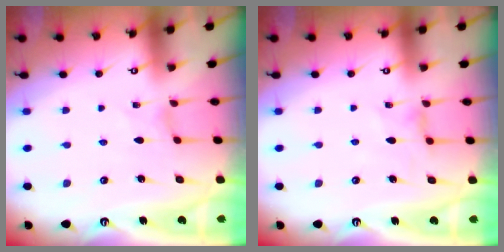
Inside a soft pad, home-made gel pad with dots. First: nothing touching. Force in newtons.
{"total": 1.7, "press": 1.6, "slide": 0.4}